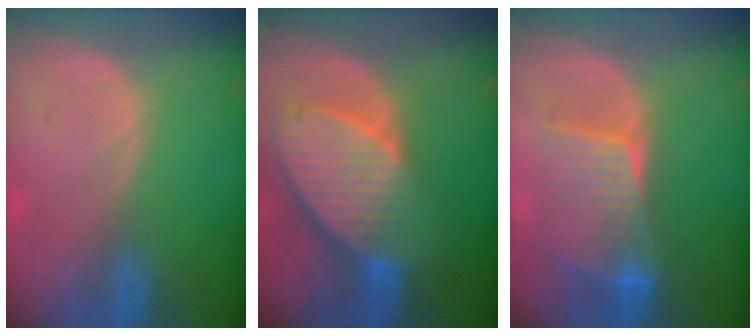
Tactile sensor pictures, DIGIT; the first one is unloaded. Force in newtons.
{"total": 10.2, "press": 8.8, "slide": 5.0}
{"total": 7.3, "press": 7.3, "slide": 1.0}